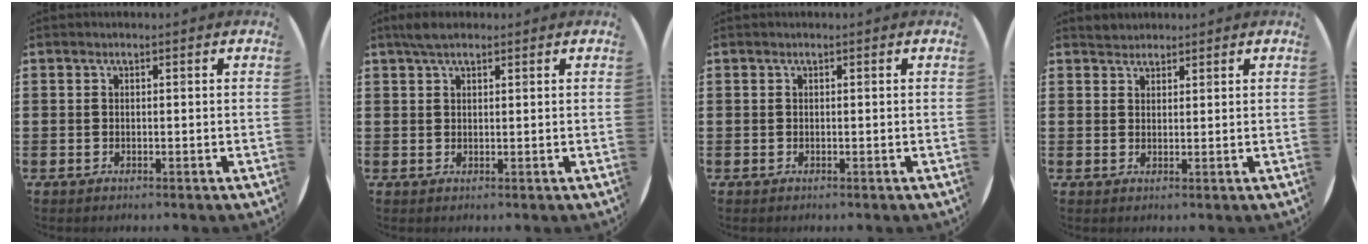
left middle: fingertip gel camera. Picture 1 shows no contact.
{"total": 2.5, "force": [1.9, 0.8, 1.5], "torque": [-0.033, 0.006, 0.034]}
{"total": 0.0}
{"total": 1.6, "force": [1.5, 0.4, -0.1], "torque": [0.000, 0.003, 0.031]}